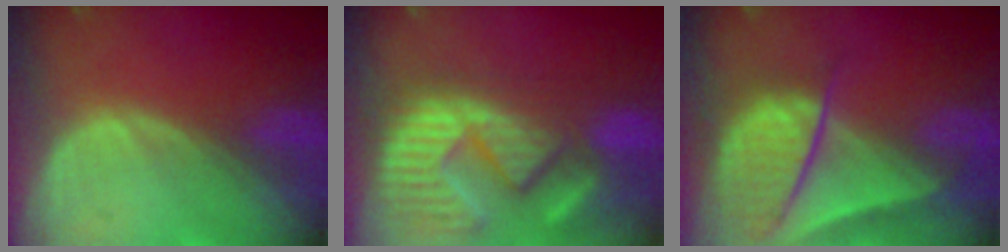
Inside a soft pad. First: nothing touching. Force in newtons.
{"total": 13.8, "press": 12.2, "slide": 6.4}
{"total": 9.5, "press": 8.1, "slide": 4.9}